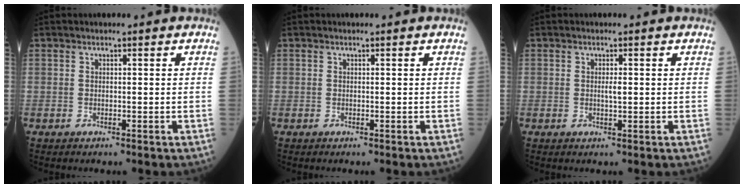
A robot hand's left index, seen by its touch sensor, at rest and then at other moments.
{"total": 0.0}
{"total": 1.2, "force": [0.2, 0.2, 1.2], "torque": [-0.023, -0.001, 0.003]}